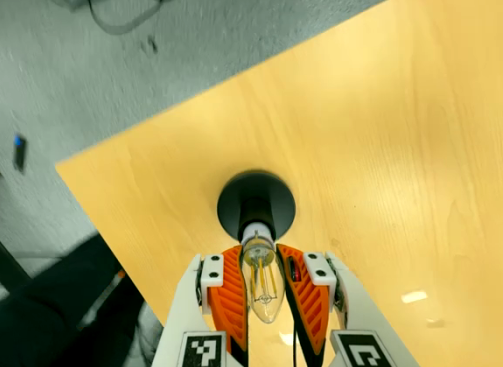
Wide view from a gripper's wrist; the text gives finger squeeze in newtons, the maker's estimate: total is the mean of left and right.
{"total": 17.3, "left": 16.9, "right": 17.7}